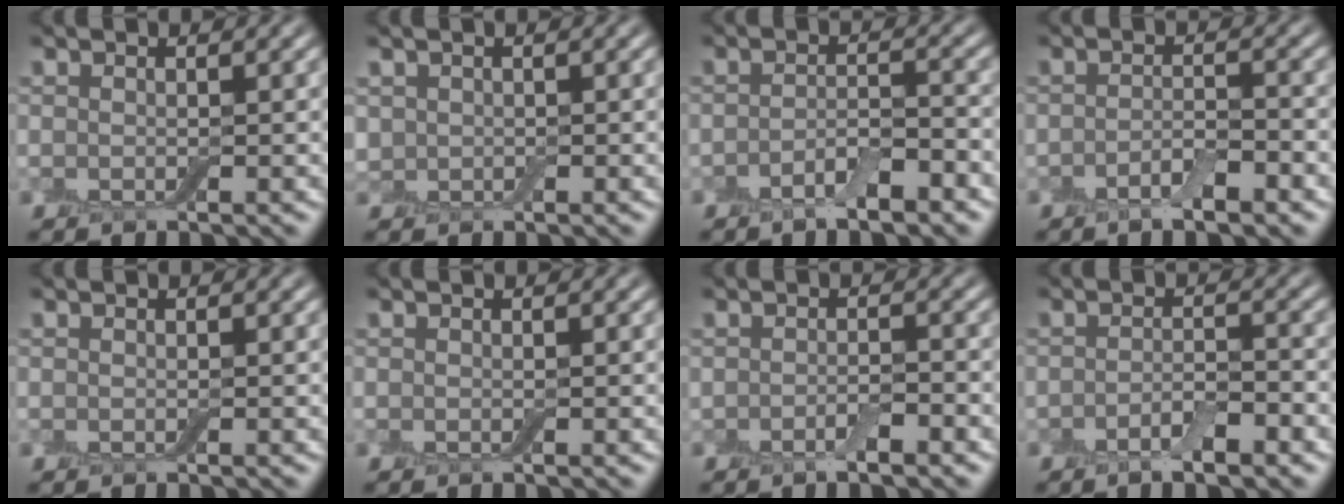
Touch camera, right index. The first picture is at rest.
{"total": 1.3, "force": [0.4, 1.2, 0.4], "torque": [-0.008, -0.002, 0.004]}
{"total": 3.0, "force": [-1.9, 0.9, 2.2], "torque": [-0.038, 0.004, -0.035]}
{"total": 2.7, "force": [-1.5, 0.9, 2.0], "torque": [-0.036, 0.000, -0.026]}
{"total": 0.0}
{"total": 0.0}
{"total": 1.9, "force": [-1.0, 0.5, 1.4], "torque": [-0.025, -0.002, -0.018]}
{"total": 2.9, "force": [-1.6, 0.9, 2.2], "torque": [-0.039, -0.001, -0.028]}